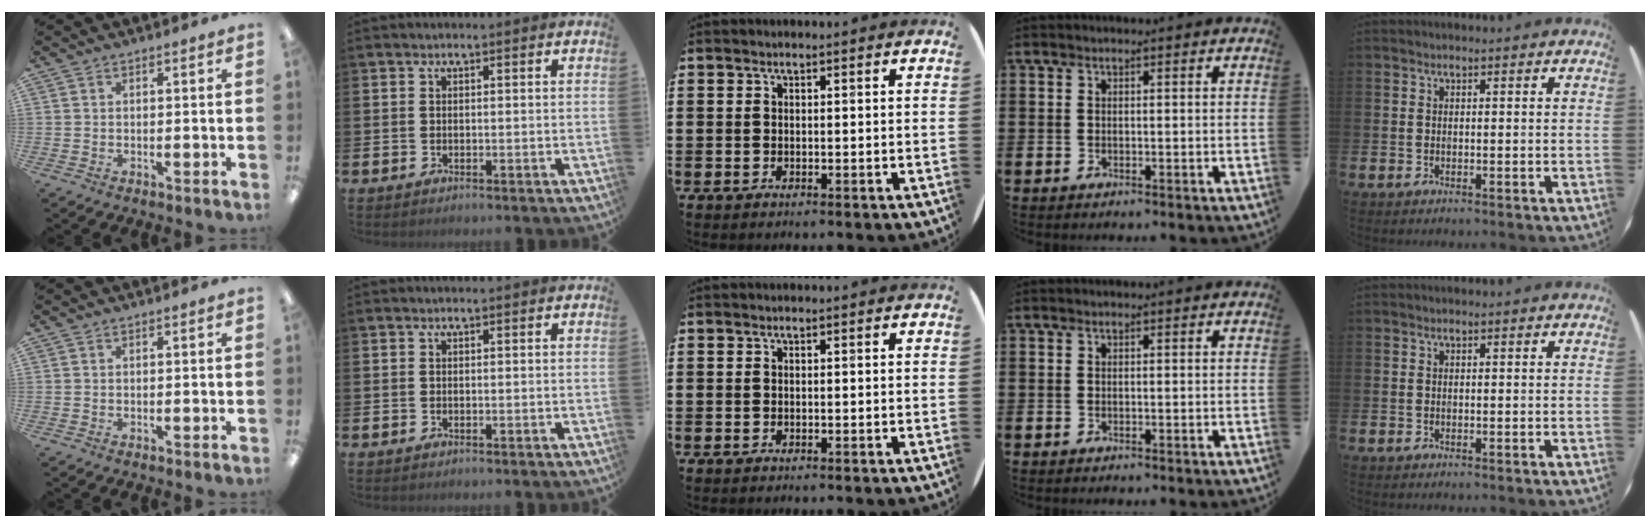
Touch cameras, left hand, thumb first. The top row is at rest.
{}